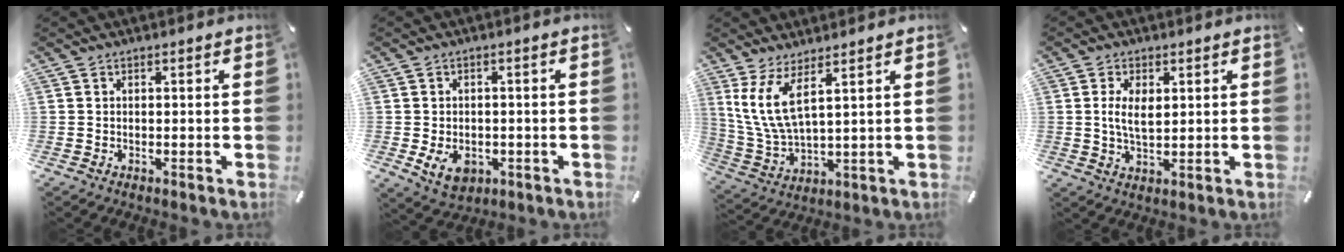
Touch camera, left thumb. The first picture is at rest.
{"total": 6.3, "force": [-1.8, 4.7, 3.9], "torque": [-0.064, 0.001, -0.033]}
{"total": 10.2, "force": [5.0, 3.6, 8.2], "torque": [-0.196, -0.020, 0.093]}
{"total": 5.8, "force": [1.1, 3.1, 4.8], "torque": [-0.098, 0.002, 0.014]}